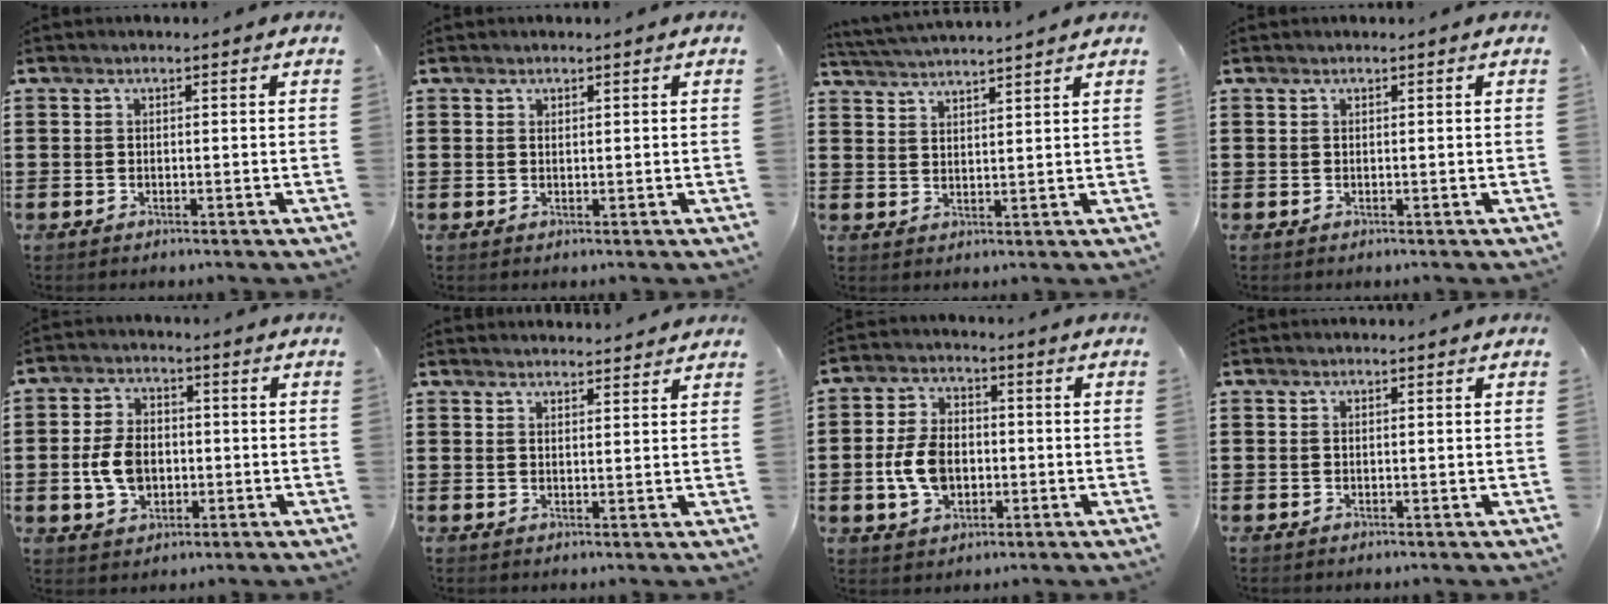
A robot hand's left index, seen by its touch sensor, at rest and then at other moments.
{"total": 0.5, "force": [0.4, 0.2, 0.1], "torque": [-0.004, 0.000, 0.009]}
{"total": 3.0, "force": [3.0, -0.6, 0.2], "torque": [-0.015, -0.014, 0.053]}
{"total": 0.0}
{"total": 6.5, "force": [-0.9, 4.4, 4.7], "torque": [-0.116, 0.003, -0.023]}
{"total": 2.1, "force": [2.1, -0.1, -0.1], "torque": [-0.005, -0.005, 0.041]}
{"total": 7.4, "force": [-1.2, 4.9, 5.5], "torque": [-0.134, 0.004, -0.029]}
{"total": 0.0}